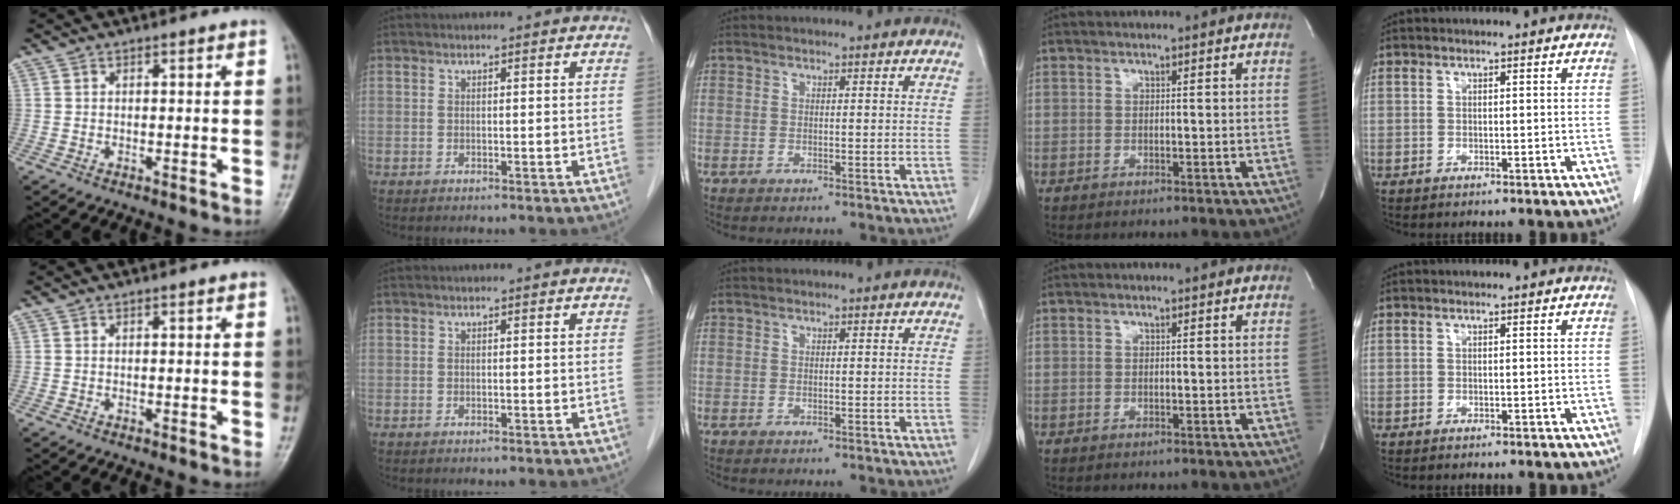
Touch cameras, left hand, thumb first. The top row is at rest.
{}